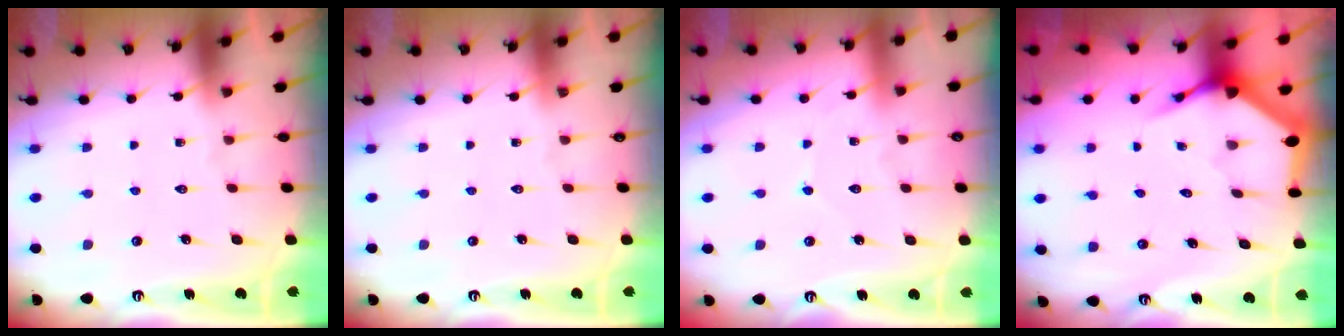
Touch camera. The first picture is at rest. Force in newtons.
{"total": 0.0}
{"total": 3.4, "press": 3.4, "slide": 0.3}
{"total": 3.7, "press": 3.7, "slide": 0.5}